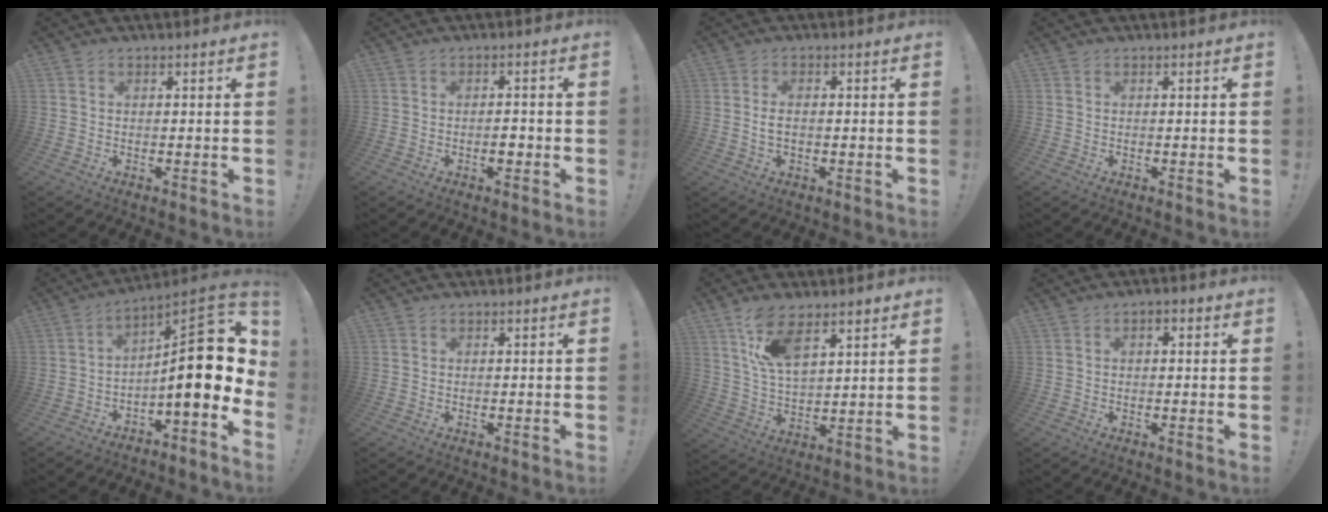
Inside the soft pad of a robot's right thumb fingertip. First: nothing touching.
{"total": 2.6, "force": [-0.9, 1.4, 2.0], "torque": [-0.015, 0.002, -0.017]}
{"total": 2.8, "force": [0.0, 1.6, 2.3], "torque": [-0.042, 0.002, -0.003]}
{"total": 0.0}
{"total": 19.3, "force": [0.6, 5.8, 18.4], "torque": [-0.264, -0.010, 0.008]}
{"total": 0.0}
{"total": 11.3, "force": [7.5, 4.9, 6.9], "torque": [-0.133, -0.027, 0.139]}
{"total": 1.5, "force": [-0.6, 1.0, 0.9], "torque": [-0.009, 0.005, -0.014]}